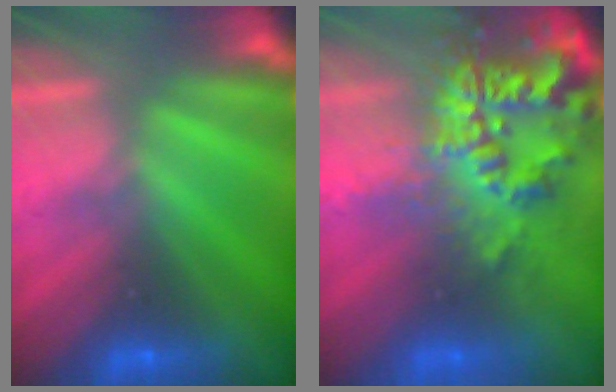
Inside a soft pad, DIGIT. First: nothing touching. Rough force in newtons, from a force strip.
{"total": 6.3}